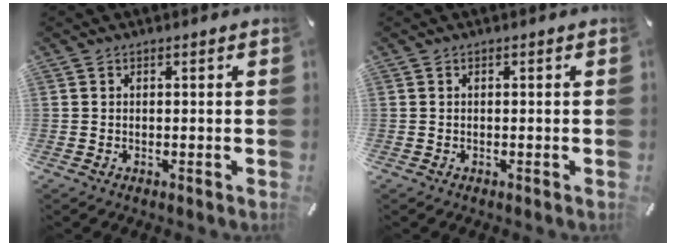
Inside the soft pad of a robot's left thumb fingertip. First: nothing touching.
{"total": 0.0}